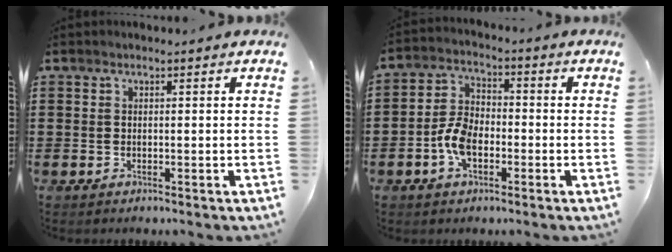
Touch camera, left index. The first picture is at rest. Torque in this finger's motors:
{"motor_torque": [0.36, 0.31, 0.51, 0.14]}